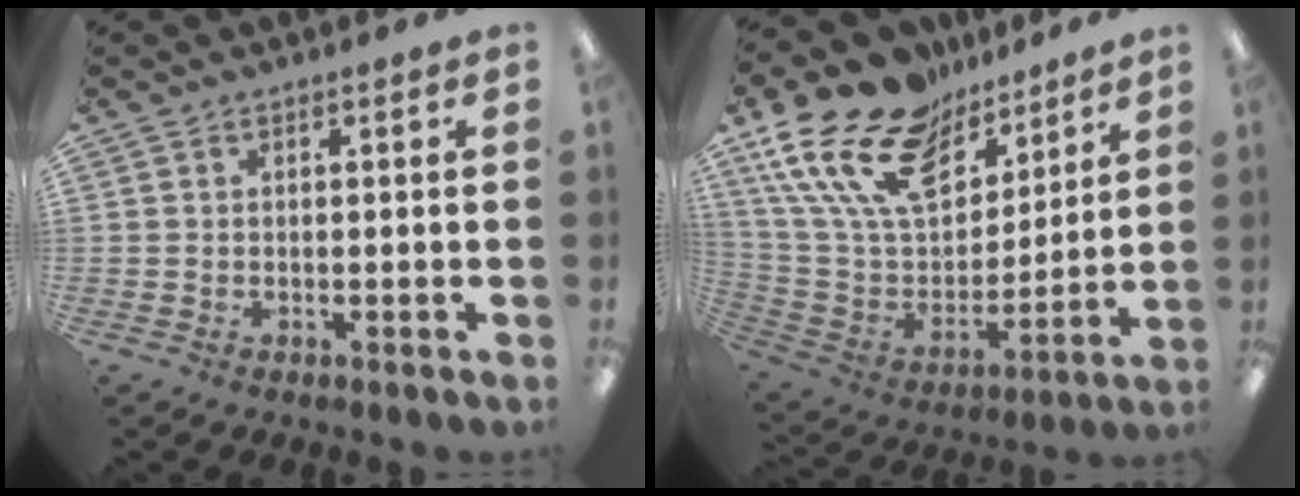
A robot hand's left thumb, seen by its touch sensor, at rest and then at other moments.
{"total": 22.0, "force": [14.6, 11.9, 11.3], "torque": [-0.243, -0.099, 0.262]}